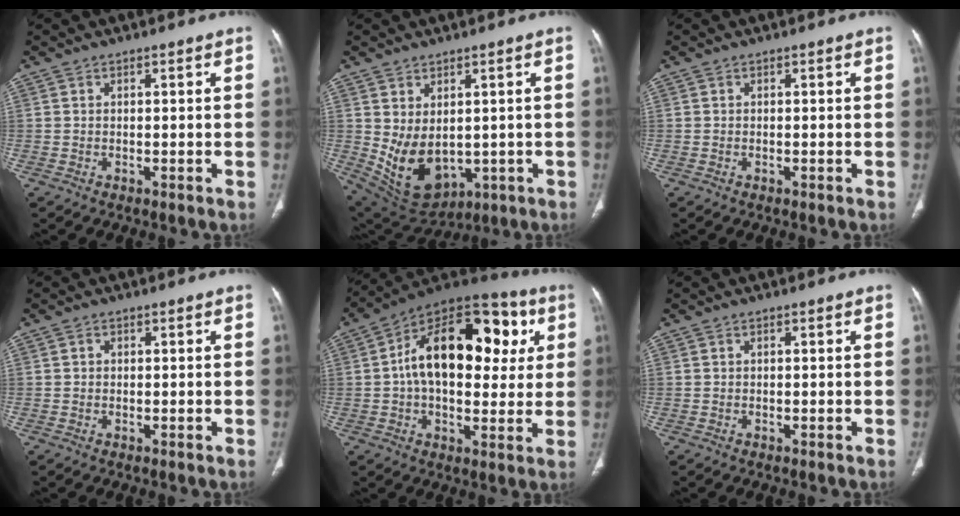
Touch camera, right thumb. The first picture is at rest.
{"total": 11.4, "force": [0.0, 7.6, 8.5], "torque": [-0.133, -0.013, 0.036]}
{"total": 0.0}
{"total": 0.7, "force": [0.1, 0.6, 0.2], "torque": [0.002, 0.001, 0.000]}
{"total": 24.2, "force": [4.4, 14.2, 19.1], "torque": [-0.259, 0.024, 0.054]}
{"total": 0.0}